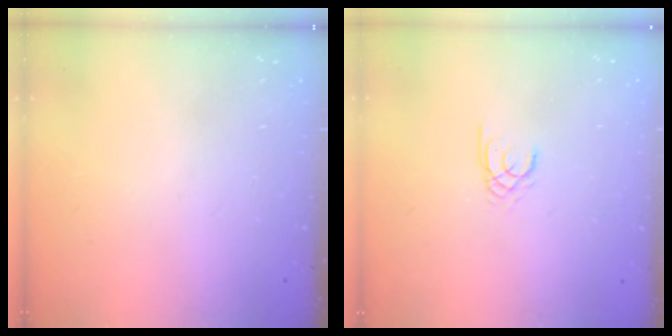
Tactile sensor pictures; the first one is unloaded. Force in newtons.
{"total": 1.6, "press": 1.6, "slide": 0.2}